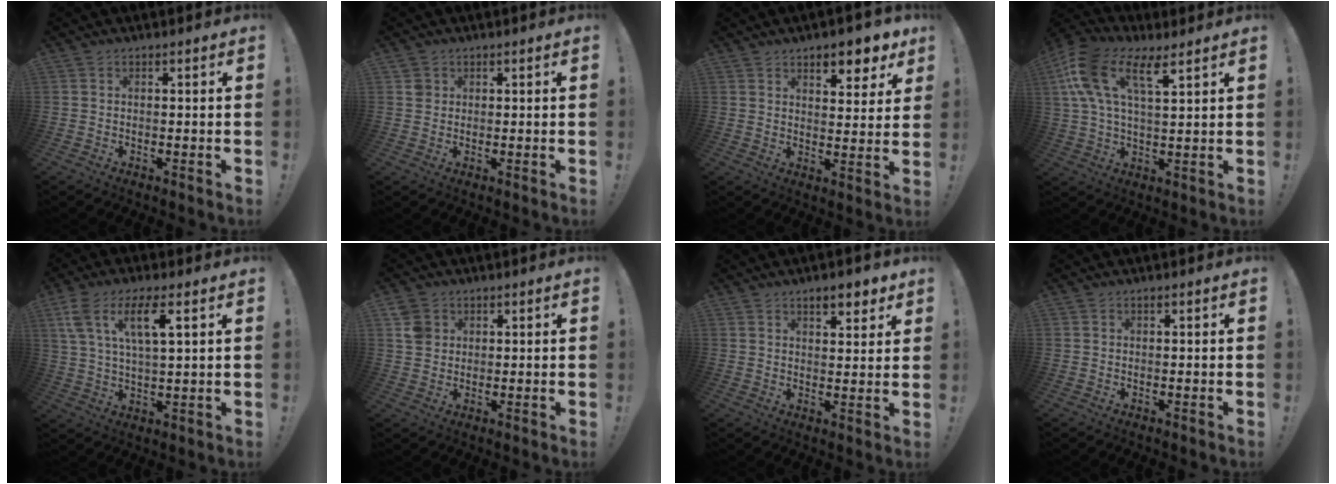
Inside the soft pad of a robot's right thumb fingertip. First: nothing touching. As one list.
[{"total": 2.1, "force": [0.9, 1.8, 0.5], "torque": [0.004, -0.003, 0.015]}, {"total": 8.3, "force": [6.0, 3.2, 4.9], "torque": [-0.040, -0.046, 0.099]}, {"total": 15.2, "force": [7.9, 6.5, 11.2], "torque": [-0.229, -0.025, 0.140]}, {"total": 11.3, "force": [5.3, 3.6, 9.3], "torque": [-0.171, -0.004, 0.094]}, {"total": 5.0, "force": [2.0, 4.3, 1.7], "torque": [-0.021, 0.000, 0.038]}, {"total": 6.2, "force": [4.3, 2.5, 3.7], "torque": [-0.036, -0.022, 0.069]}, {"total": 0.0}]